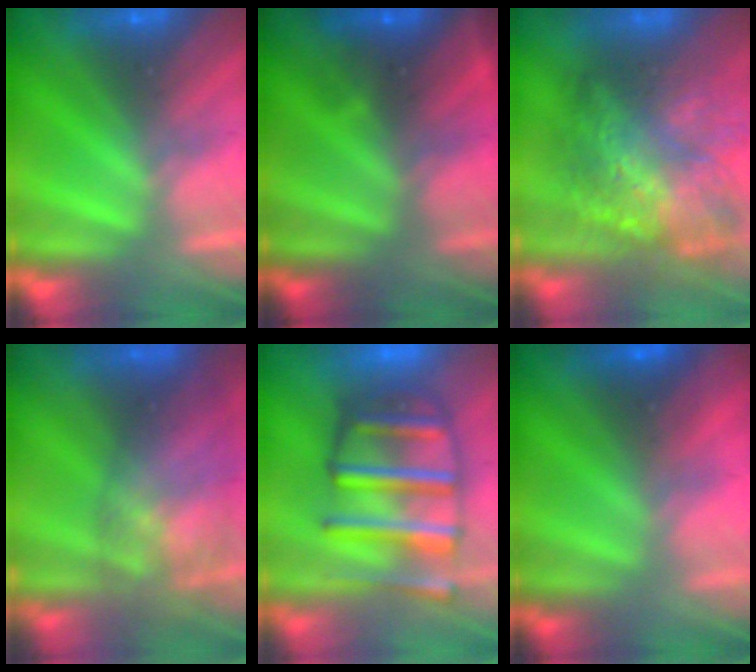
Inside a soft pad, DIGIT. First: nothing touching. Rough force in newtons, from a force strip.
{"total": 2.7}
{"total": 9.3}
{"total": 7.5}
{"total": 8.6}
{"total": 3.5}